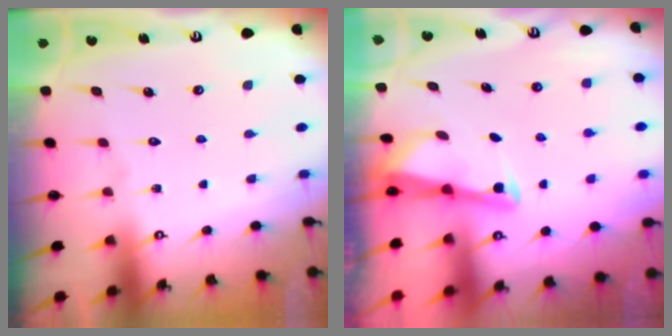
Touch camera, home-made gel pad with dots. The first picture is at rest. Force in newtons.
{"total": 2.9, "press": 2.9, "slide": 0.2}